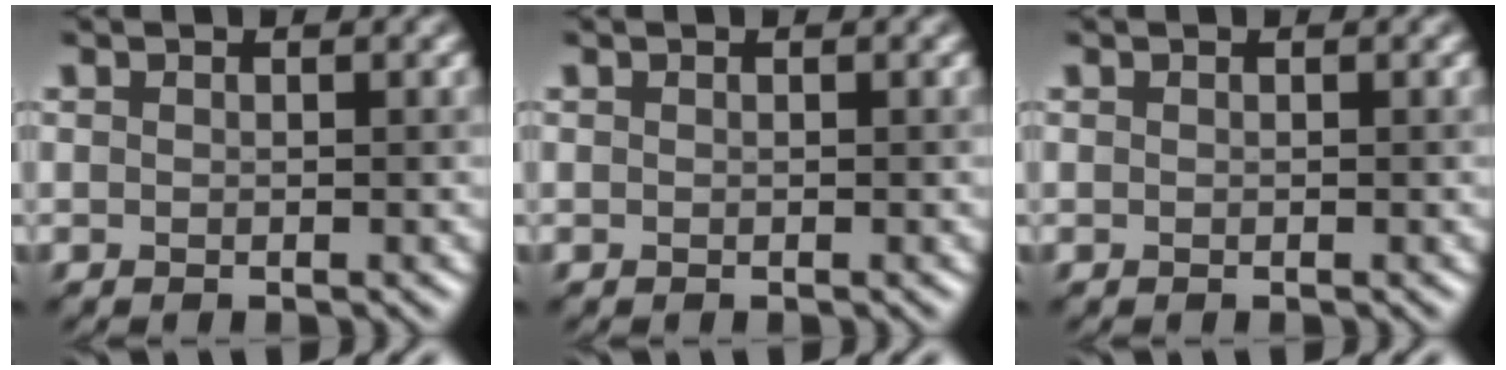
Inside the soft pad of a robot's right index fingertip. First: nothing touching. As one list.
[{"total": 0.0}, {"total": 0.0}]